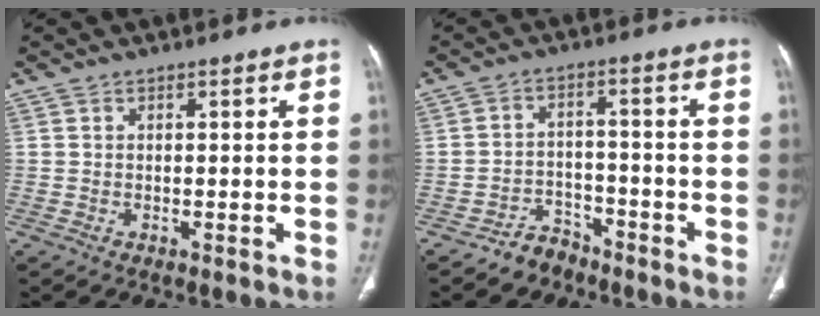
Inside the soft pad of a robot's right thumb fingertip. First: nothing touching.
{"total": 5.1, "force": [-4.1, 3.0, 0.6], "torque": [0.003, 0.038, -0.069]}